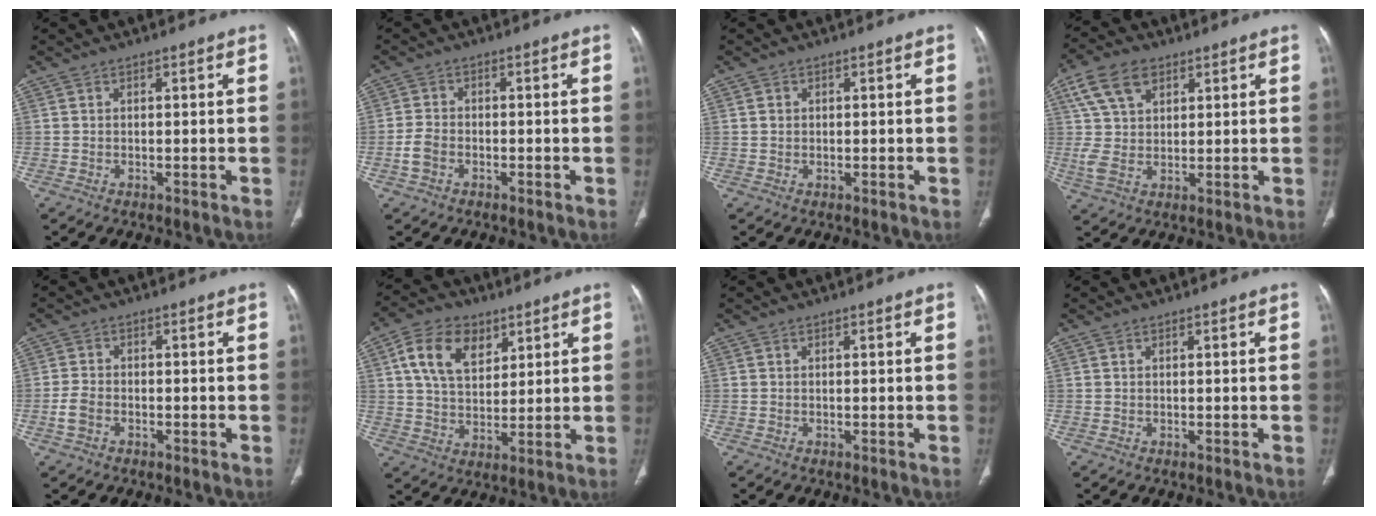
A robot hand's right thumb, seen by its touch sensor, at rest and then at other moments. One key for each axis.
{"total": 3.4, "fx": -1.5, "fy": 2.3, "fz": 2.0, "tx": -0.046, "ty": 0.010, "tz": -0.029}
{"total": 1.1, "fx": 0.2, "fy": 1.0, "fz": 0.3, "tx": -0.002, "ty": 0.003, "tz": 0.005}
{"total": 9.7, "fx": 4.7, "fy": 5.8, "fz": 6.3, "tx": -0.119, "ty": -0.003, "tz": 0.091}
{"total": 3.3, "fx": -1.4, "fy": 2.1, "fz": 2.0, "tx": -0.047, "ty": 0.010, "tz": -0.027}
{"total": 11.8, "fx": 5.1, "fy": 7.6, "fz": 7.4, "tx": -0.112, "ty": -0.013, "tz": 0.095}
{"total": 0.0}
{"total": 0.0}